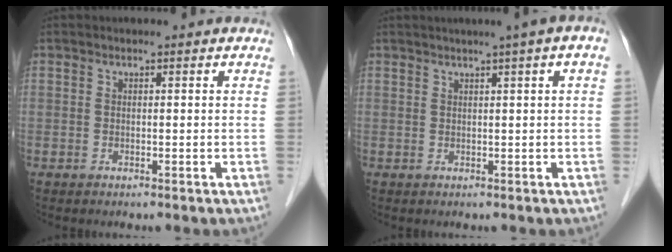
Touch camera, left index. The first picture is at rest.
{"total": 3.7, "force": [1.7, -0.4, 3.2], "torque": [-0.044, 0.013, 0.023]}